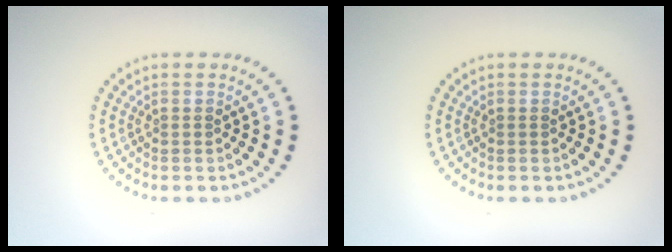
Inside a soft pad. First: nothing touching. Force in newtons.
{"total": 0.0}